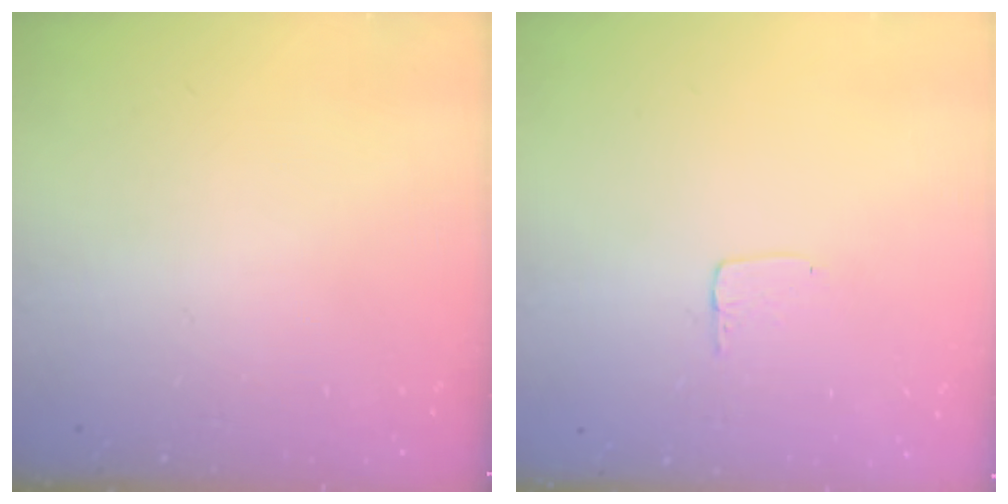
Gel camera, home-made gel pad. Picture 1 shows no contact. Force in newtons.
{"total": 3.7, "press": 3.7, "slide": 0.1}